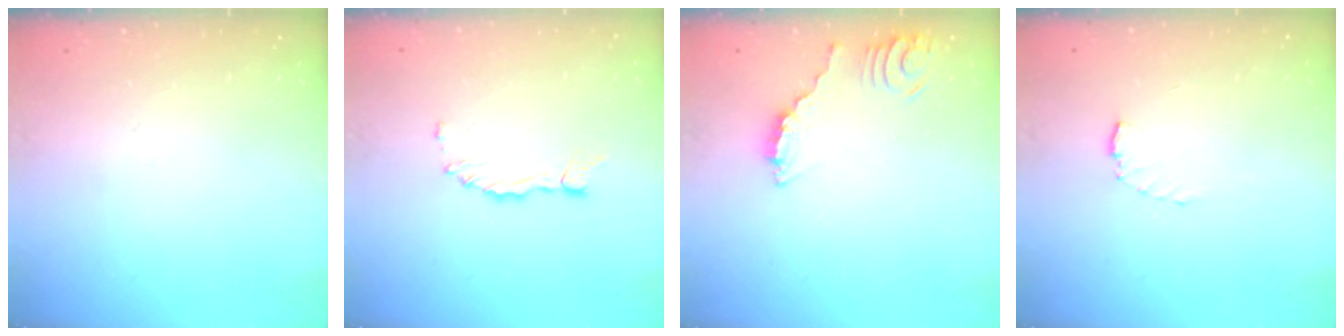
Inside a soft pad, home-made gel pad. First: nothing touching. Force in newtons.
{"total": 1.5, "press": 1.5, "slide": 0.4}
{"total": 3.0, "press": 3.0, "slide": 0.1}
{"total": 3.7, "press": 3.7, "slide": 0.4}